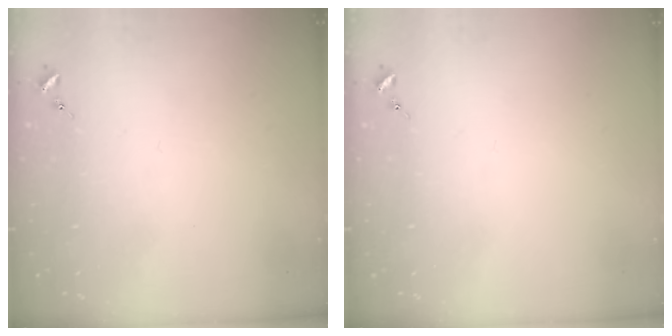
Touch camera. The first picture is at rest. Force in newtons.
{"total": 0.0}